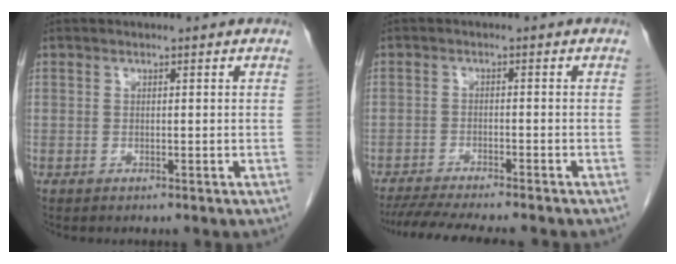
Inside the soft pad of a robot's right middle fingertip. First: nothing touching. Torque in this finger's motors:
{"motor_torque": [0.53, -0.42, 0.09, 0.05]}